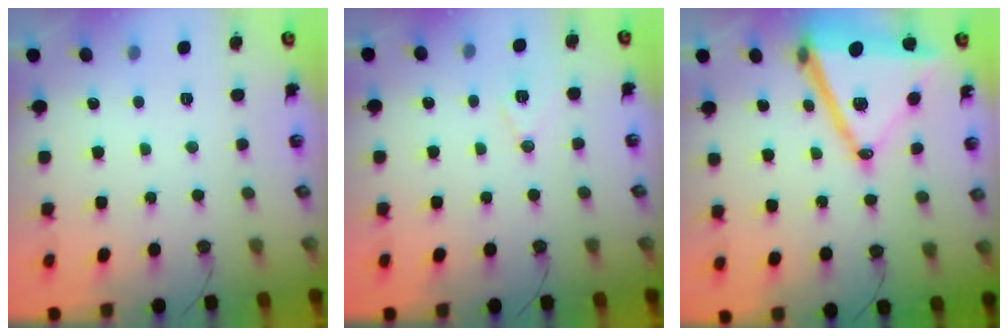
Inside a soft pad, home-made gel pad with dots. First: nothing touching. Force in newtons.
{"total": 7.3, "press": 6.4, "slide": 3.5}
{"total": 18.2, "press": 17.8, "slide": 3.8}